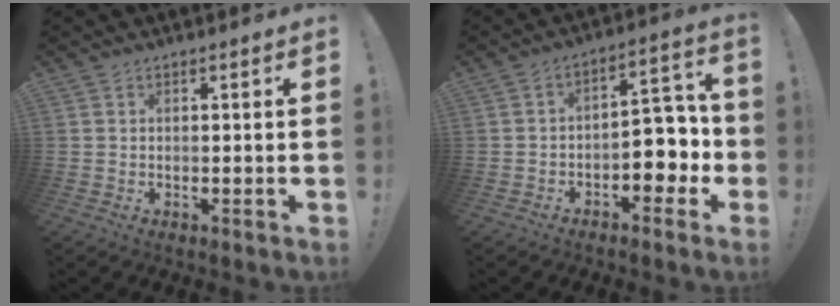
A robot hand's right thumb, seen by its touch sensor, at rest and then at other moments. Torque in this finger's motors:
{"motor_torque": [1.26, 1.36, 0.75, -0.69, 0.02]}